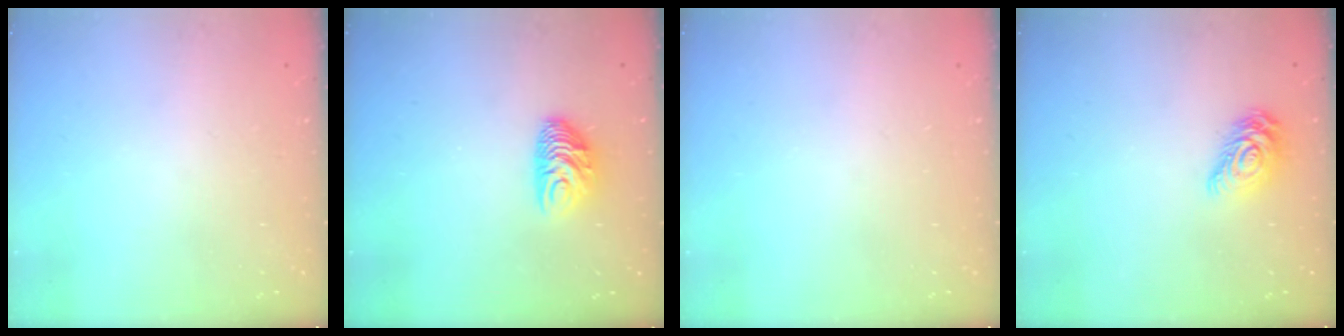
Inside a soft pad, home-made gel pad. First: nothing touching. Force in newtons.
{"total": 8.2, "press": 8.2, "slide": 0.8}
{"total": 0.0}
{"total": 9.9, "press": 9.9, "slide": 0.4}